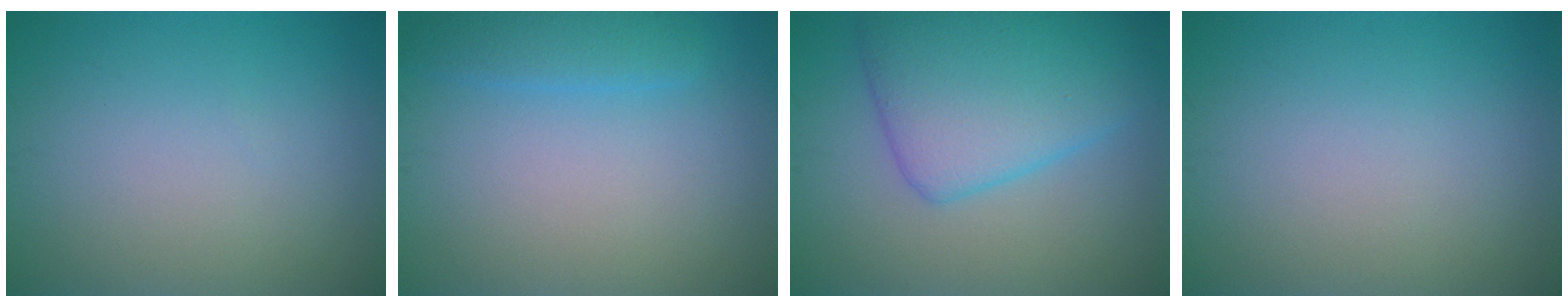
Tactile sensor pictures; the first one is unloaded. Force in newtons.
{"total": 2.1, "press": 2.1, "slide": 0.1}
{"total": 7.4, "press": 7.4, "slide": 0.1}
{"total": 0.0}